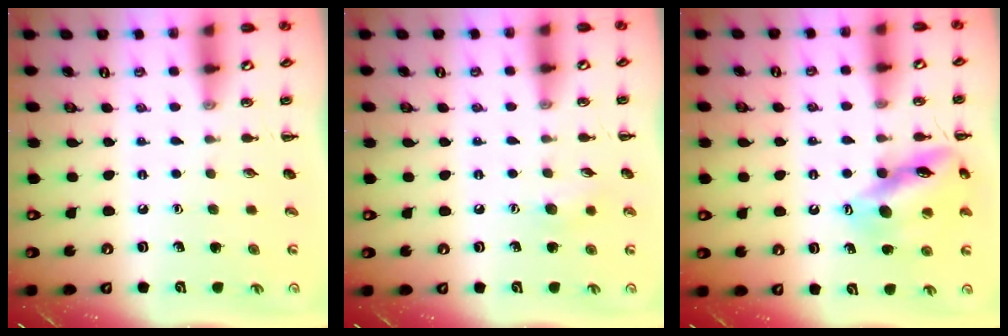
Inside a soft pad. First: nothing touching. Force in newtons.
{"total": 6.0, "press": 5.8, "slide": 1.5}
{"total": 14.4, "press": 14.2, "slide": 2.0}